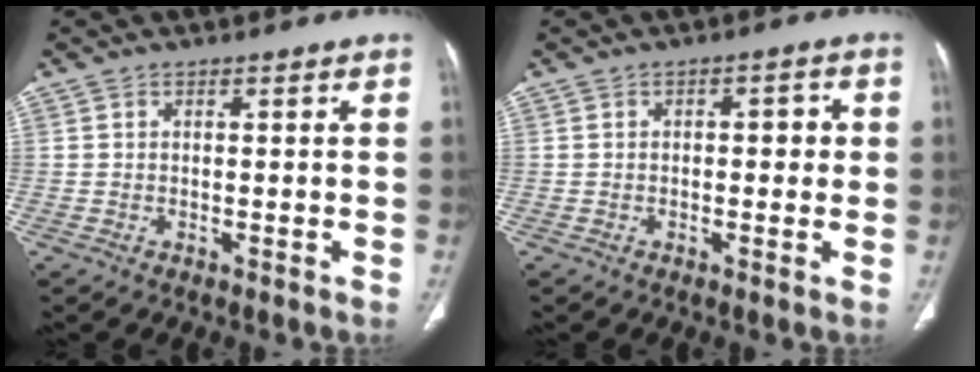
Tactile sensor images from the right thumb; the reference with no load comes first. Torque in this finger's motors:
{"motor_torque": [-0.50, 0.19, -0.03, 0.48, 0.06]}